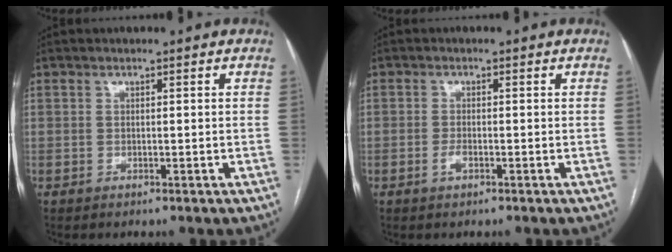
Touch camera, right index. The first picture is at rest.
{"total": 1.3, "force": [-0.7, 0.5, 1.1], "torque": [-0.021, 0.001, -0.011]}